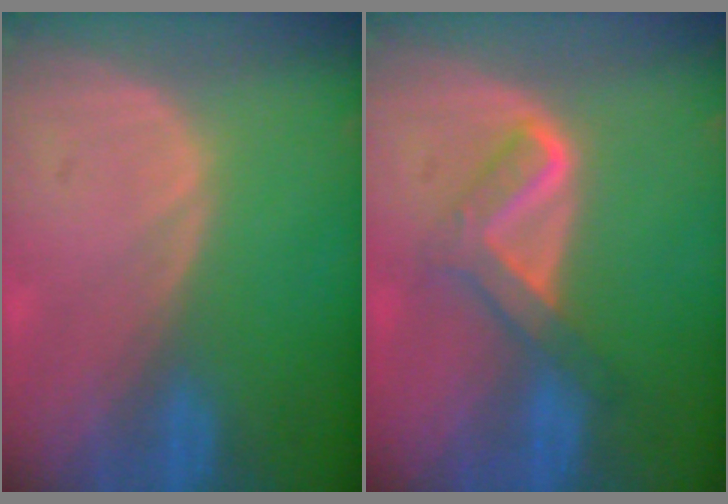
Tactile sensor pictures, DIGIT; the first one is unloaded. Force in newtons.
{"total": 5.2, "press": 5.1, "slide": 0.7}